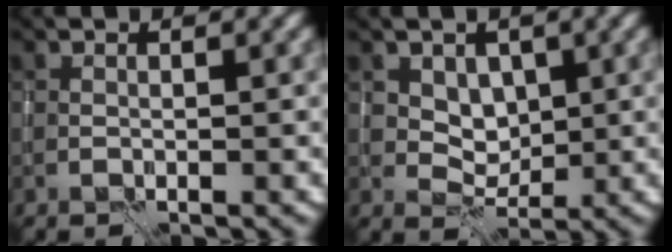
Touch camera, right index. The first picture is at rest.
{"total": 2.5, "force": [1.1, 2.0, 1.1], "torque": [-0.021, -0.014, 0.024]}